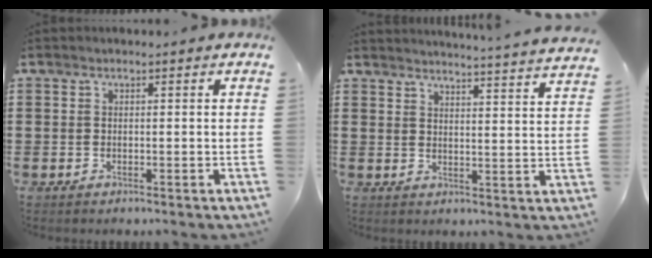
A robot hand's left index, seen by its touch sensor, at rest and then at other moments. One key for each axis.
{"total": 3.8, "fx": 3.6, "fy": -1.1, "fz": 0.3, "tx": -0.014, "ty": -0.035, "tz": 0.057}